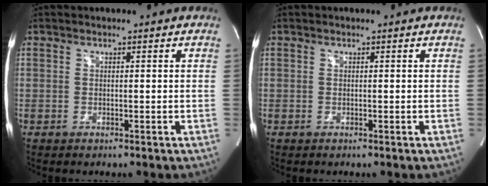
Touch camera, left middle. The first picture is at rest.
{"total": 0.0}